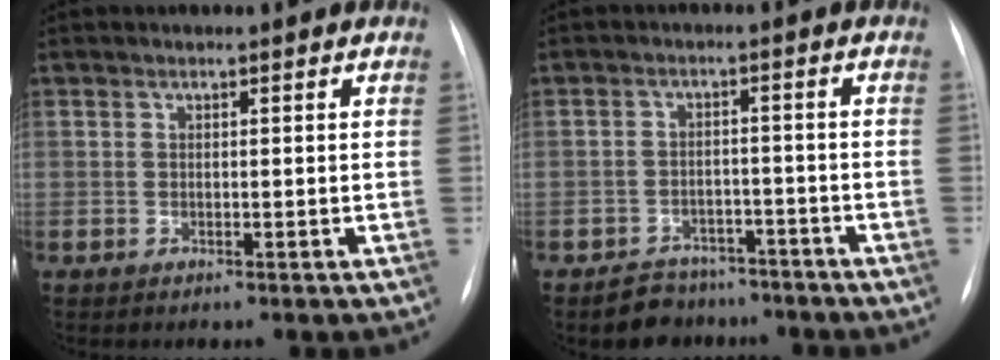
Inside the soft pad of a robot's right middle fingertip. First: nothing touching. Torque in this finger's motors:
{"motor_torque": [0.22, -0.45, 0.23, 0.04]}